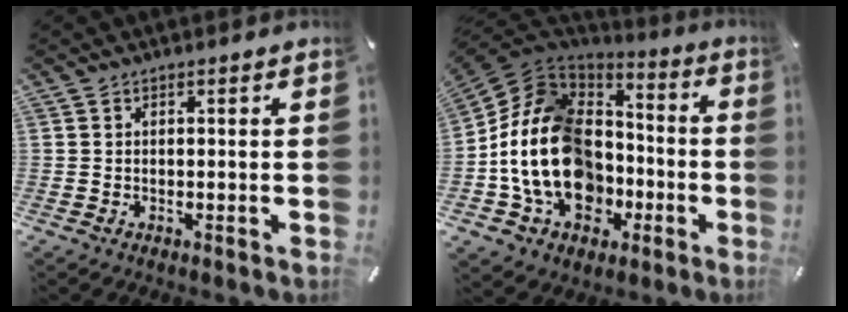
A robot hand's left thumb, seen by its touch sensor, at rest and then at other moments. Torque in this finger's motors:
{"motor_torque": [1.74, 3.27, 2.75, 0.02, 0.97]}